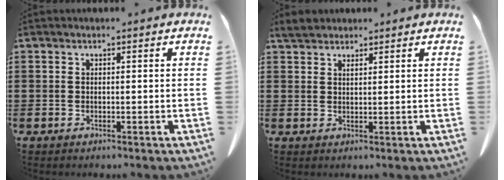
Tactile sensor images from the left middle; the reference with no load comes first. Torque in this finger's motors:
{"motor_torque": [0.01, 0.01, 0.02, 0.02]}